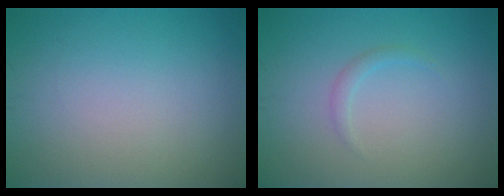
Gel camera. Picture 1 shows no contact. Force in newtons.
{"total": 0.9, "press": 0.9, "slide": 0.0}